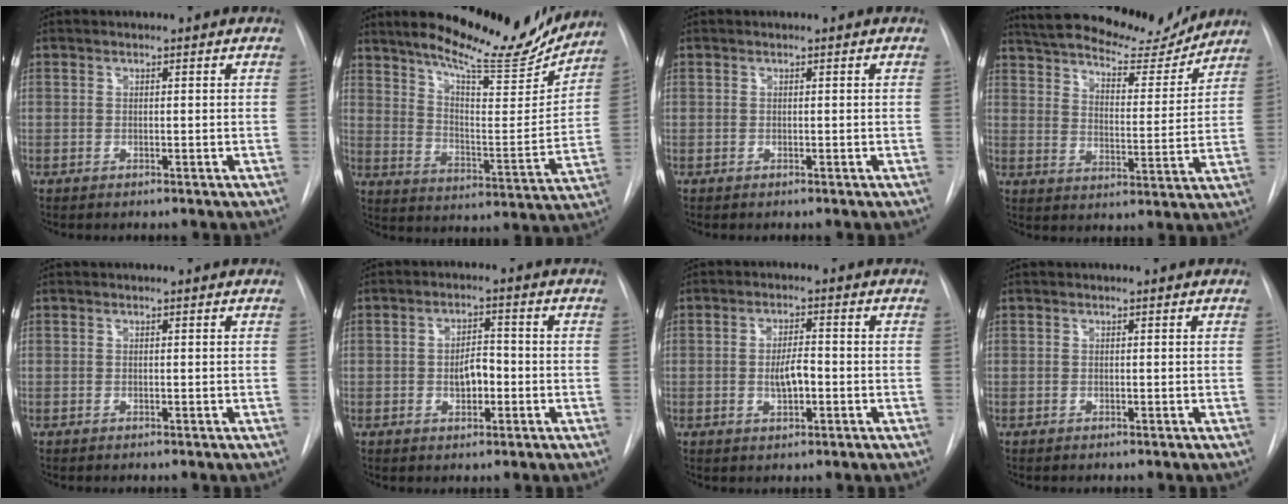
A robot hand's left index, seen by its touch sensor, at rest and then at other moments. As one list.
[{"total": 19.0, "force": [16.6, 3.1, 8.7], "torque": [-0.134, -0.031, 0.240]}, {"total": 0.0}, {"total": 18.8, "force": [16.8, 4.7, 7.0], "torque": [-0.119, -0.005, 0.239]}, {"total": 0.0}, {"total": 4.2, "force": [-0.9, 2.2, 3.4], "torque": [-0.055, 0.008, -0.014]}, {"total": 4.1, "force": [-0.8, 1.4, 3.7], "torque": [-0.066, 0.001, -0.012]}, {"total": 0.0}]